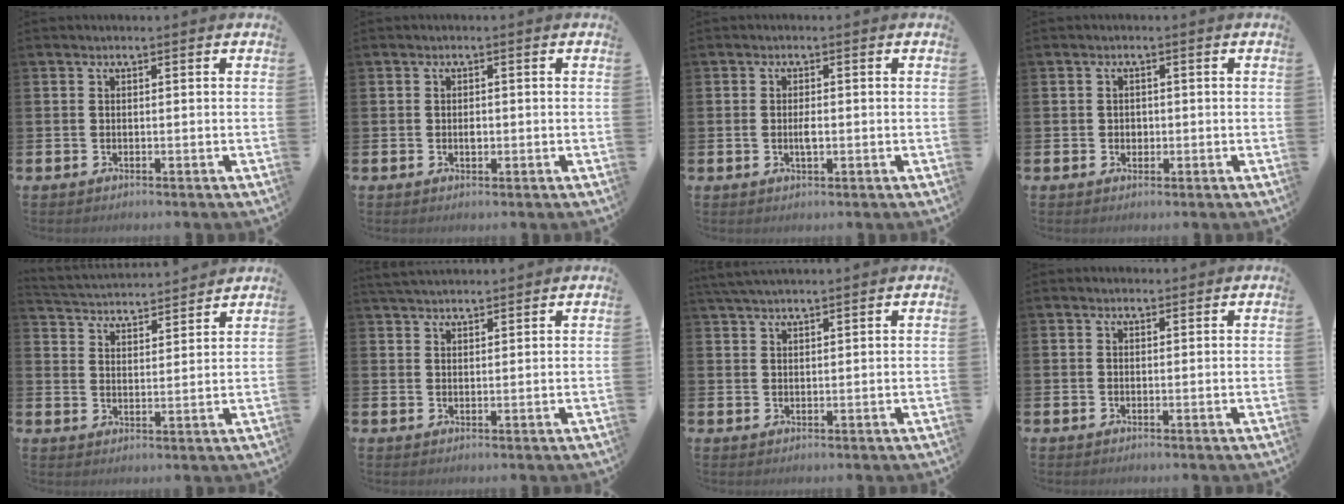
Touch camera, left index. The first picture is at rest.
{"total": 1.1, "force": [-0.1, 0.7, 0.8], "torque": [-0.005, 0.000, -0.005]}
{"total": 1.8, "force": [-0.2, 0.7, 1.7], "torque": [-0.029, -0.001, -0.005]}
{"total": 1.2, "force": [0.2, 1.1, 0.4], "torque": [0.002, 0.005, 0.000]}
{"total": 4.2, "force": [4.1, 0.5, -0.3], "torque": [-0.020, -0.033, 0.071]}
{"total": 3.2, "force": [3.2, 0.5, 0.6], "torque": [-0.018, -0.010, 0.059]}
{"total": 3.1, "force": [2.9, 0.3, 0.9], "torque": [-0.033, -0.002, 0.057]}
{"total": 1.1, "force": [0.9, 0.4, 0.2], "torque": [0.003, 0.003, 0.015]}